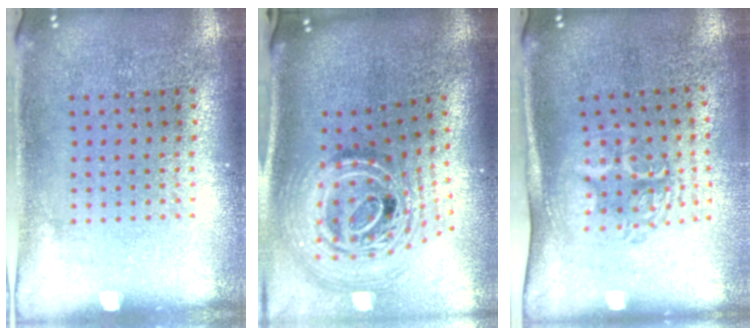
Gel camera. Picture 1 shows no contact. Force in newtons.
{"total": 3.0, "press": 2.0, "slide": 2.2}
{"total": 1.7, "press": 1.3, "slide": 1.1}